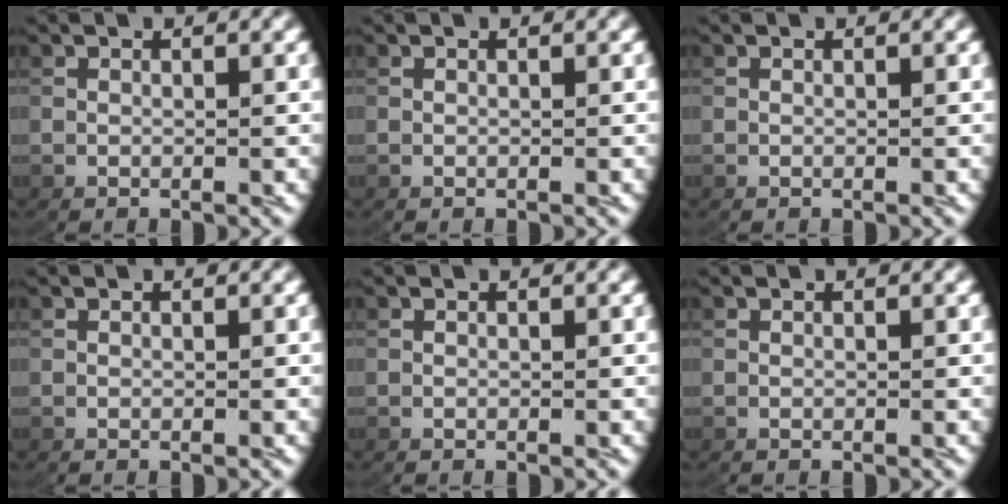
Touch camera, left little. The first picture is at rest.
{"total": 0.0}
{"total": 0.0}
{"total": 0.0}
{"total": 0.0}
{"total": 0.0}